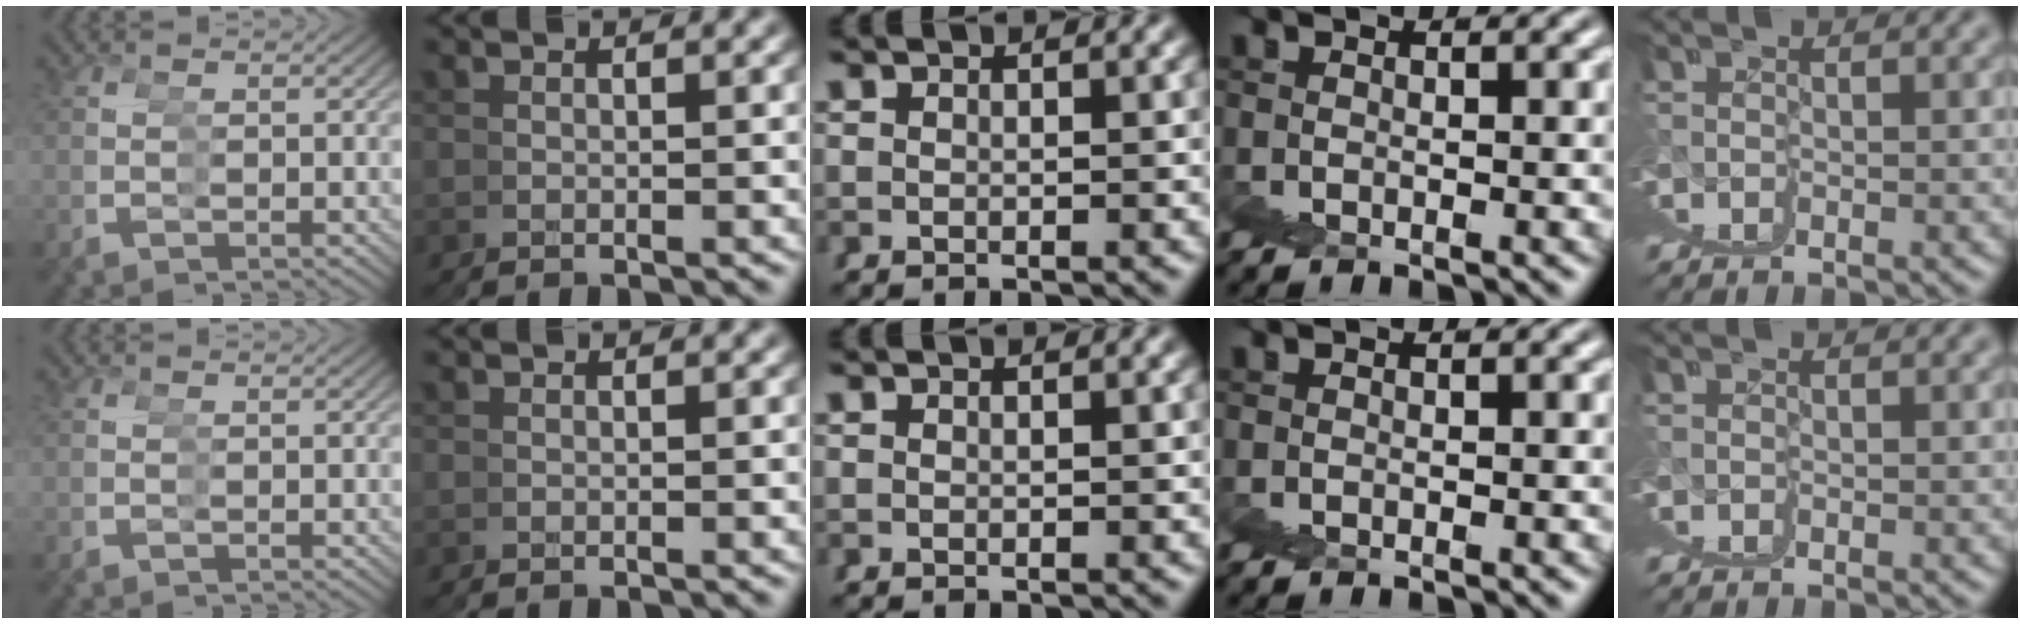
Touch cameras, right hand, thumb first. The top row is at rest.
{"middle": {"total": 1.6, "force": [-0.2, -1.5, -0.4], "torque": [0.019, -0.010, 0.006]}}